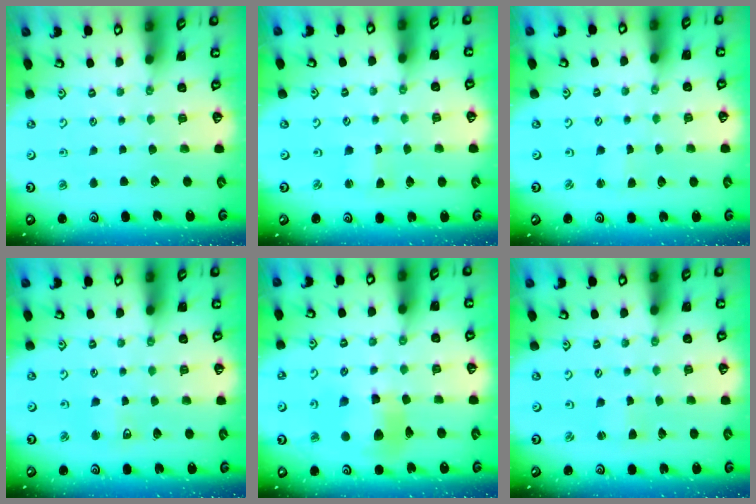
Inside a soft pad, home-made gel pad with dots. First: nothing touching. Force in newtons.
{"total": 1.4, "press": 1.4, "slide": 0.2}
{"total": 1.0, "press": 0.9, "slide": 0.1}
{"total": 4.4, "press": 4.3, "slide": 0.8}
{"total": 11.1, "press": 11.0, "slide": 1.3}
{"total": 1.7, "press": 1.7, "slide": 0.3}